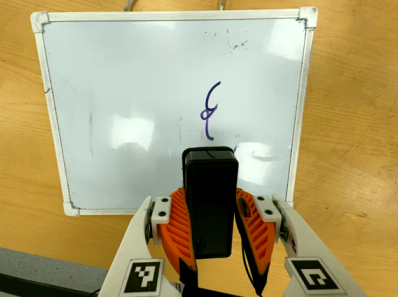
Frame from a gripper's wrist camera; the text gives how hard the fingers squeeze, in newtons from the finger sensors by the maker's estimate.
{"total": 6.2, "left": 5.4, "right": 6.9}